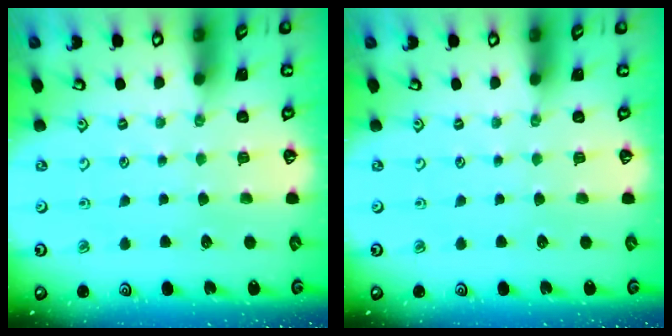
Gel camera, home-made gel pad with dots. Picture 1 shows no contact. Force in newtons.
{"total": 0.0}